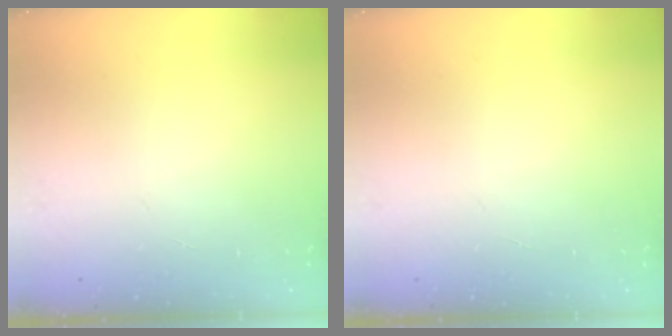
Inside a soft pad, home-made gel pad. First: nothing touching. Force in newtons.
{"total": 0.0}